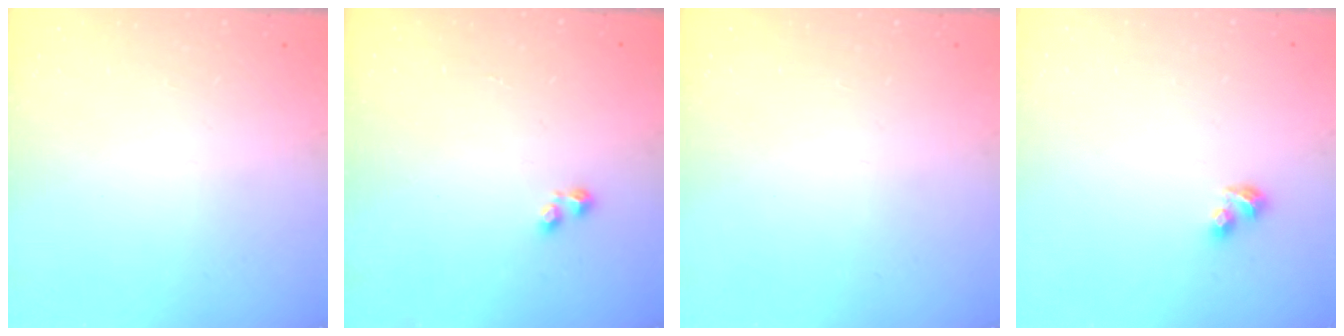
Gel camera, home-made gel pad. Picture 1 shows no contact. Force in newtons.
{"total": 0.7, "press": 0.7, "slide": 0.2}
{"total": 0.0}
{"total": 3.4, "press": 3.3, "slide": 0.9}